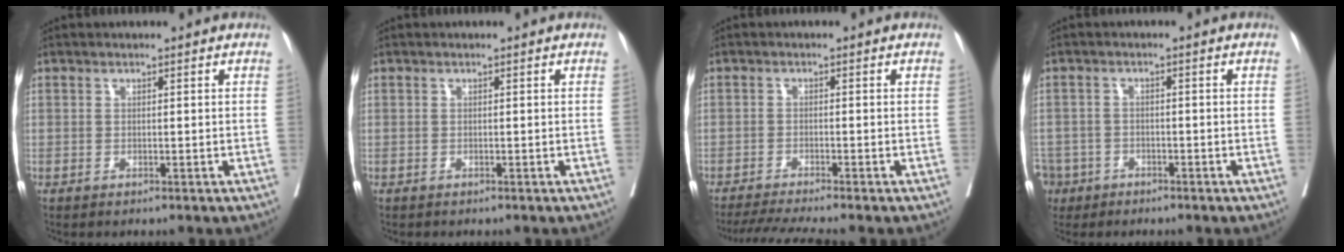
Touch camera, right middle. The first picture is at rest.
{"total": 0.0}
{"total": 5.7, "force": [-5.0, -1.2, 2.5], "torque": [-0.040, -0.019, -0.085]}
{"total": 7.4, "force": [-4.6, 5.6, 1.3], "torque": [-0.050, -0.001, -0.080]}